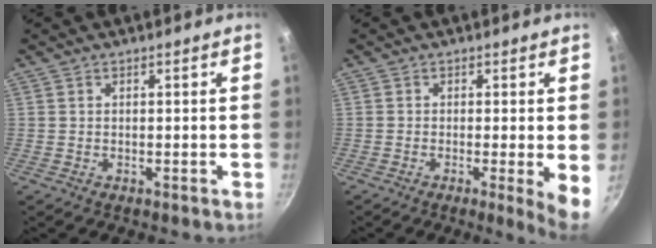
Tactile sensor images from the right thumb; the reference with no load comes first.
{"total": 5.4, "force": [-0.7, 0.5, 5.3], "torque": [-0.068, -0.011, -0.010]}